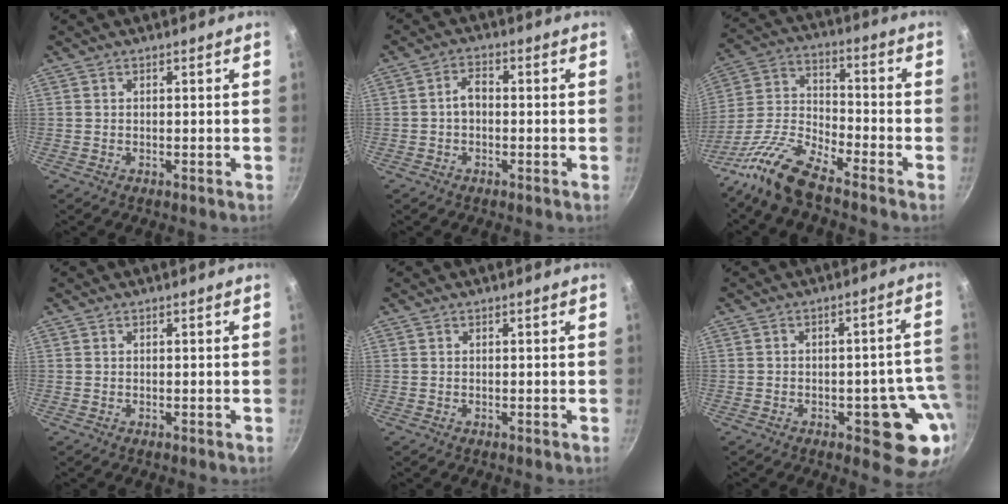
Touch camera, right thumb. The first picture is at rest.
{"total": 3.3, "force": [-0.5, 2.2, 2.4], "torque": [-0.035, 0.016, -0.013]}
{"total": 12.6, "force": [-9.9, 3.6, 7.0], "torque": [-0.144, 0.075, -0.216]}
{"total": 0.0}
{"total": 0.0}
{"total": 11.8, "force": [-4.0, 6.0, 9.4], "torque": [-0.039, 0.026, -0.047]}